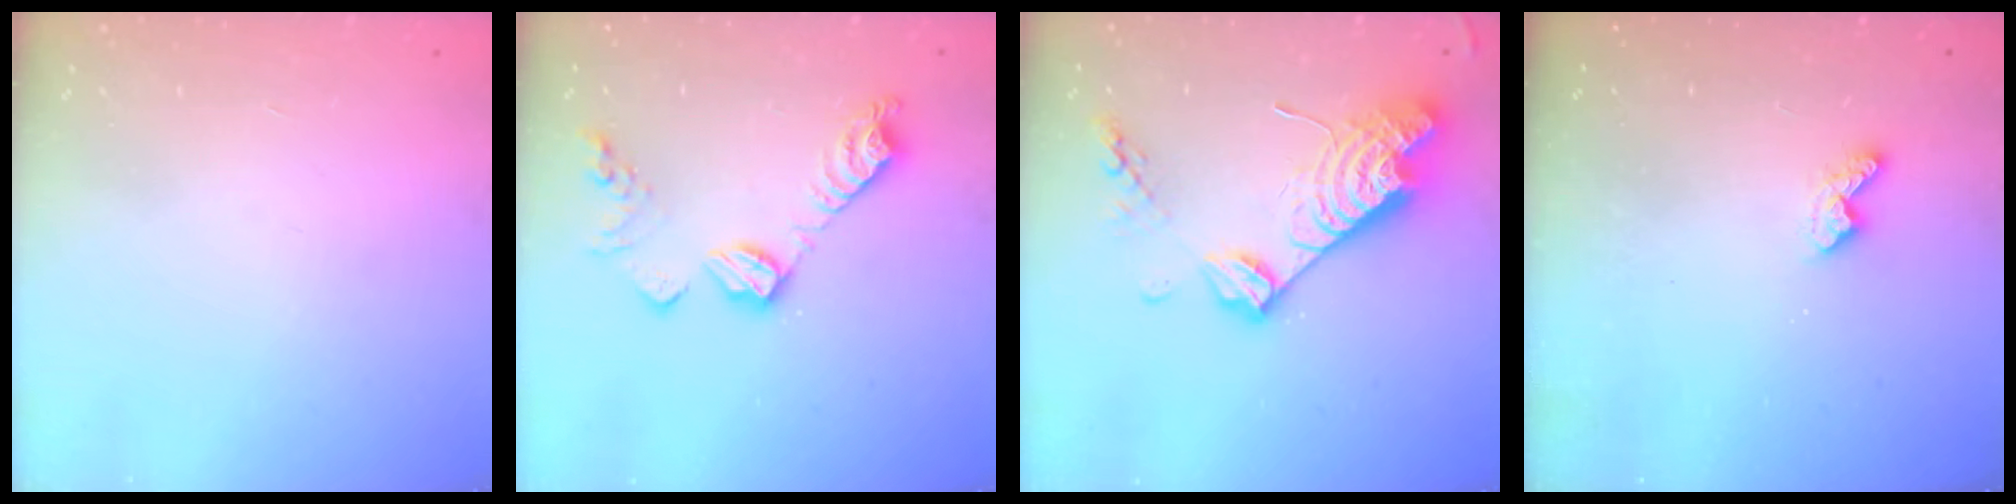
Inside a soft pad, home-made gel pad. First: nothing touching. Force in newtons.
{"total": 12.1, "press": 12.1, "slide": 0.5}
{"total": 17.1, "press": 17.0, "slide": 1.3}
{"total": 5.3, "press": 5.2, "slide": 0.5}